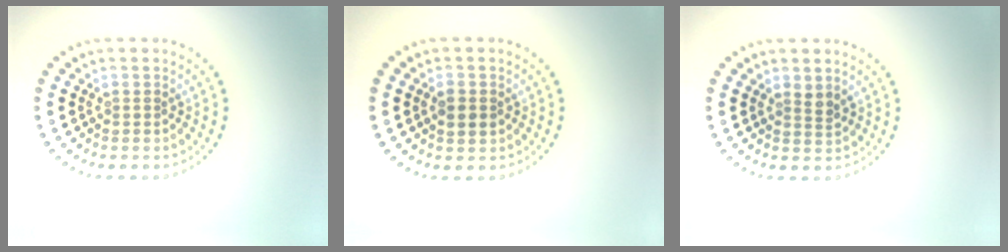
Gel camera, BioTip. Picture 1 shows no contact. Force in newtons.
{"total": 1.8, "press": 1.8, "slide": 0.1}
{"total": 1.2, "press": 1.0, "slide": 0.7}